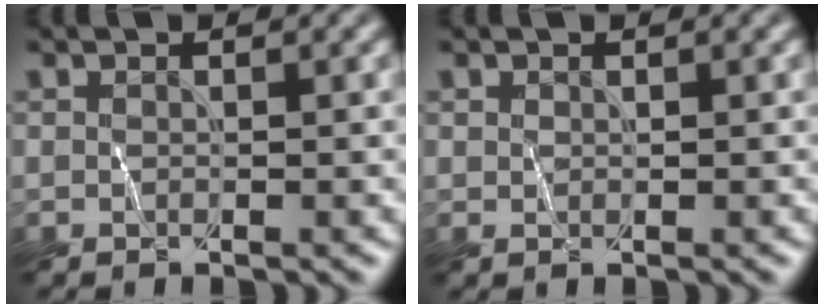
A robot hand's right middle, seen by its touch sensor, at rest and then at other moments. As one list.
[{"total": 0.5, "force": [0.2, 0.4, 0.3], "torque": [-0.006, 0.000, 0.007]}]